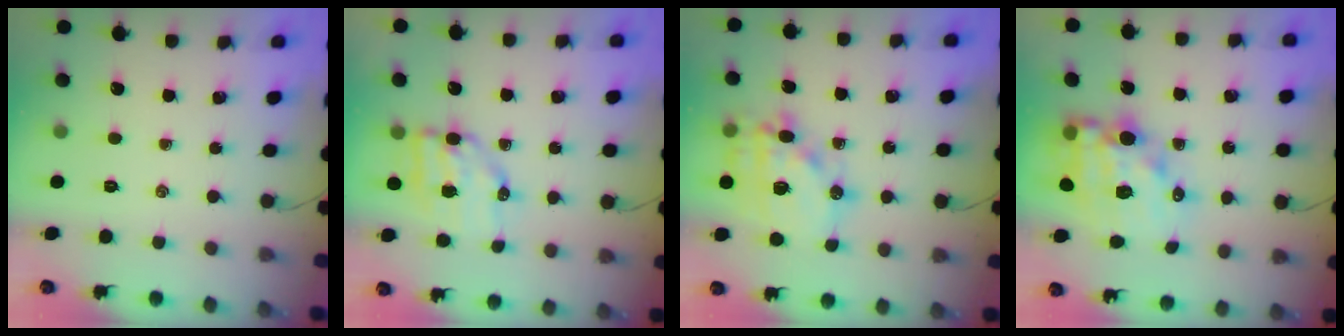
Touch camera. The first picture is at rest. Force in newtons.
{"total": 7.7, "press": 7.6, "slide": 1.1}
{"total": 17.4, "press": 17.1, "slide": 3.2}
{"total": 14.7, "press": 14.3, "slide": 3.5}